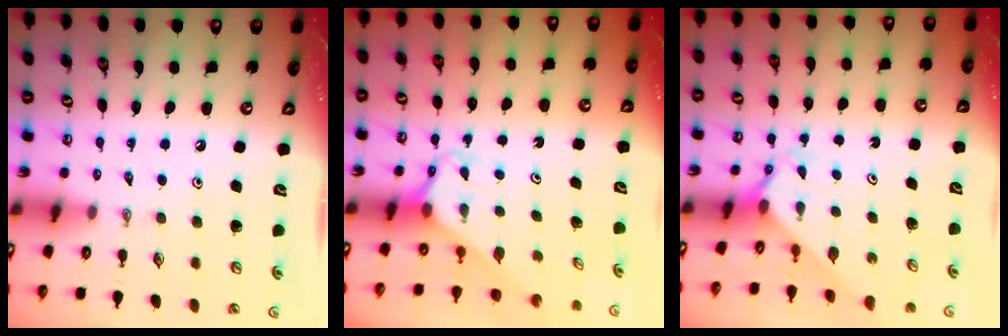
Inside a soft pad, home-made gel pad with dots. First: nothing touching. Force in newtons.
{"total": 2.6, "press": 2.6, "slide": 0.2}
{"total": 2.0, "press": 2.0, "slide": 0.2}